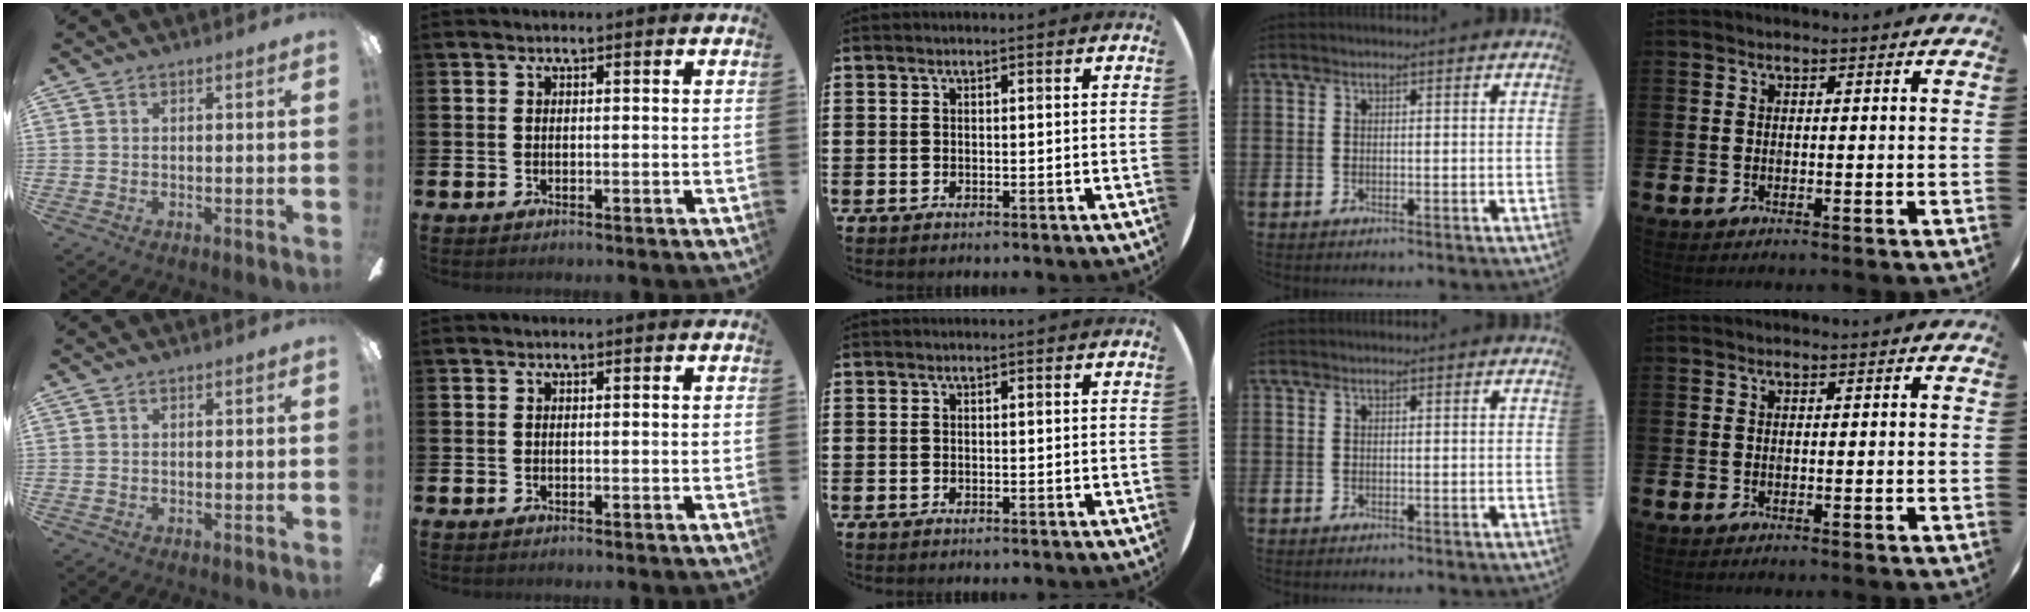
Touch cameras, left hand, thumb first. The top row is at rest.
{}